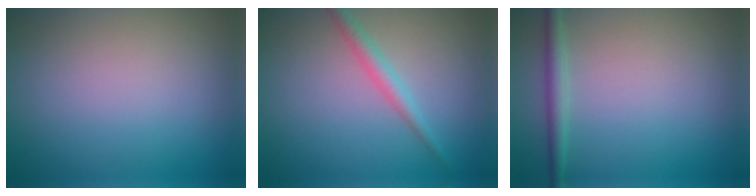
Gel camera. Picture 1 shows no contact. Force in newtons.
{"total": 1.8, "press": 1.8, "slide": 0.1}
{"total": 1.7, "press": 1.7, "slide": 0.0}